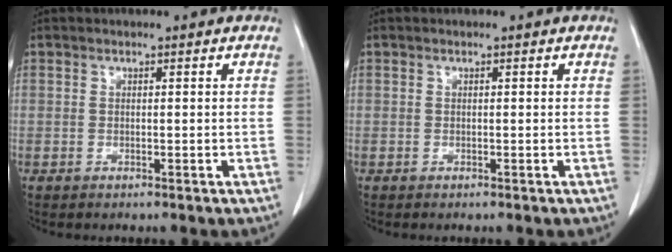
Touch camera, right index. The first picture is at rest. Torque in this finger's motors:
{"motor_torque": [0.02, -0.03, -0.03, -0.01]}